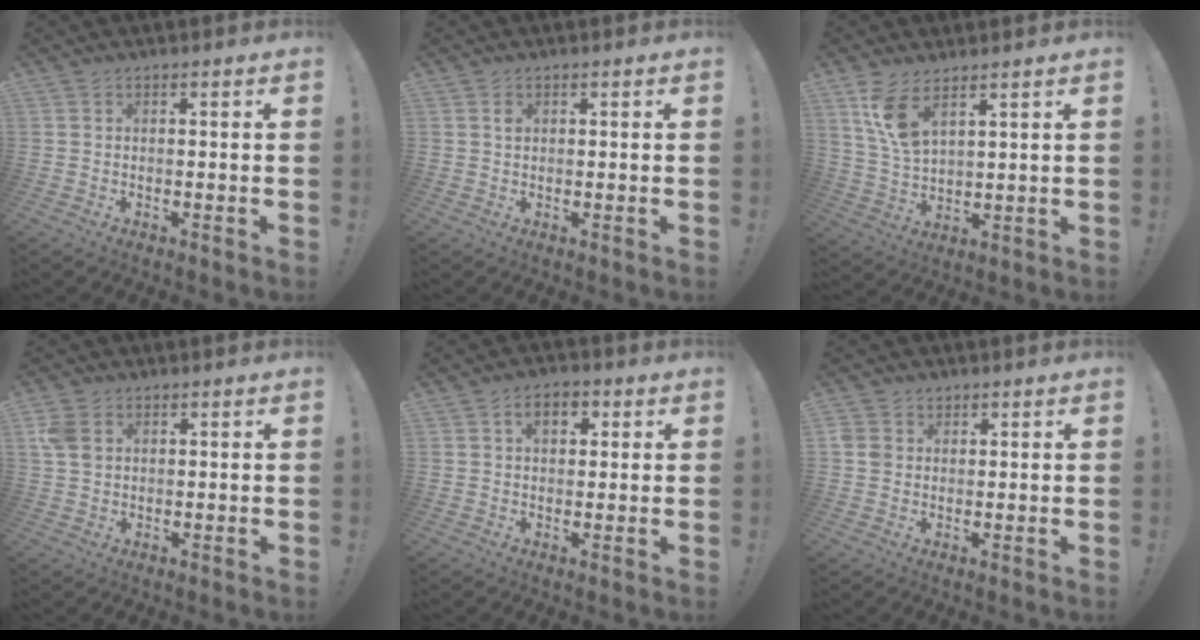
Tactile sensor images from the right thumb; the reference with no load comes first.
{"total": 1.0, "force": [0.3, 0.7, 0.7], "torque": [-0.010, 0.001, 0.004]}
{"total": 9.3, "force": [5.7, 4.0, 6.1], "torque": [-0.115, -0.028, 0.106]}
{"total": 5.7, "force": [1.7, 4.3, 3.4], "torque": [-0.061, 0.003, 0.035]}
{"total": 5.4, "force": [1.7, 3.6, 3.6], "torque": [-0.052, 0.006, 0.028]}
{"total": 3.9, "force": [1.5, 3.4, 1.3], "torque": [-0.017, -0.002, 0.029]}